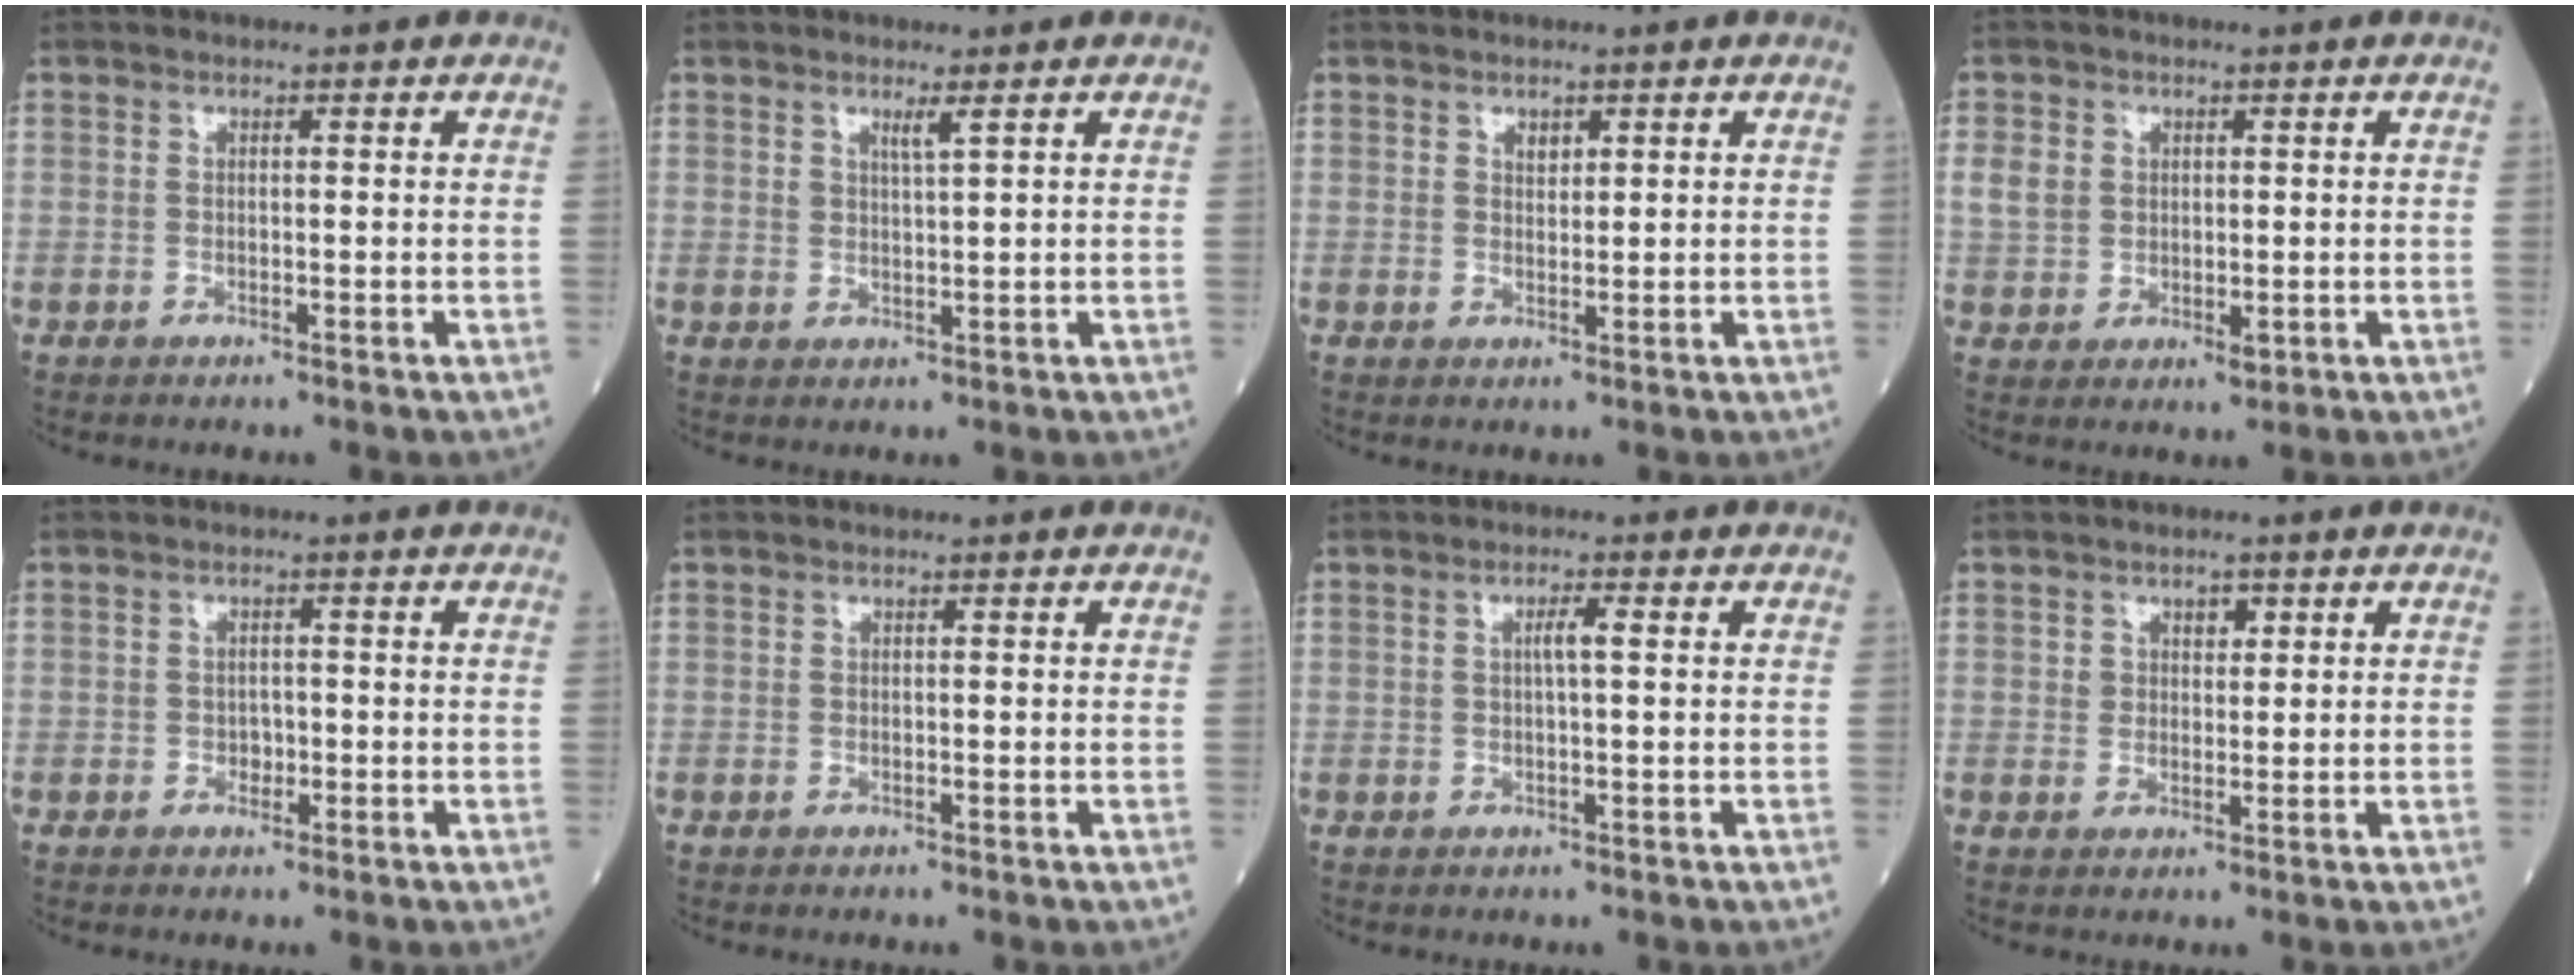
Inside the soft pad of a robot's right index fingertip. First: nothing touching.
{"total": 1.9, "force": [1.2, -0.1, 1.4], "torque": [-0.027, -0.007, 0.022]}
{"total": 1.4, "force": [0.8, 0.8, 0.8], "torque": [-0.011, 0.000, 0.014]}
{"total": 5.4, "force": [1.0, 4.3, 3.0], "torque": [-0.058, 0.000, 0.023]}
{"total": 1.5, "force": [-0.5, 1.2, 0.8], "torque": [-0.007, 0.005, -0.007]}
{"total": 0.0}
{"total": 2.0, "force": [0.4, 0.0, 2.0], "torque": [-0.035, 0.003, 0.004]}
{"total": 2.5, "force": [1.2, 1.8, 1.3], "torque": [-0.016, 0.002, 0.018]}